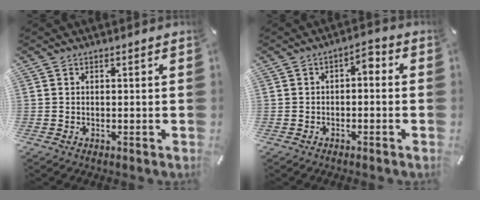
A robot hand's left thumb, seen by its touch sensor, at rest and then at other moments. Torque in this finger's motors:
{"motor_torque": [0.40, 0.79, 0.37, 0.09, 0.00]}